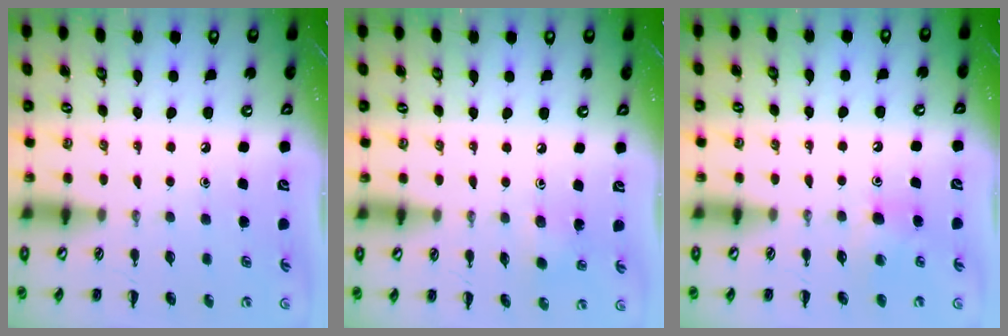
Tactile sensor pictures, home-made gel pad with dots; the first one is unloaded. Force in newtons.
{"total": 3.7, "press": 3.5, "slide": 1.2}
{"total": 7.7, "press": 7.5, "slide": 1.9}